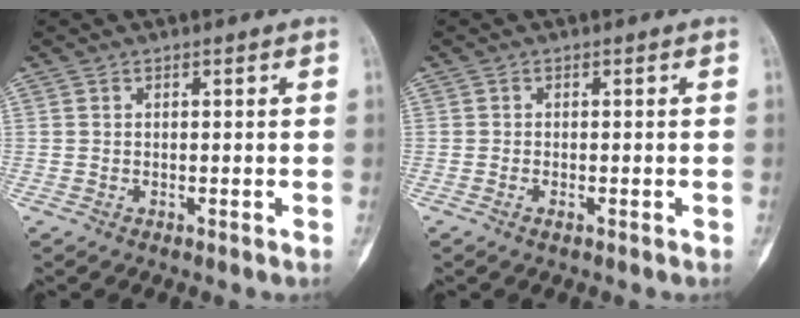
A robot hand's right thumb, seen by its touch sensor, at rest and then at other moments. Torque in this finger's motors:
{"motor_torque": [-0.19, -0.08, -0.02, 0.14, -0.11]}